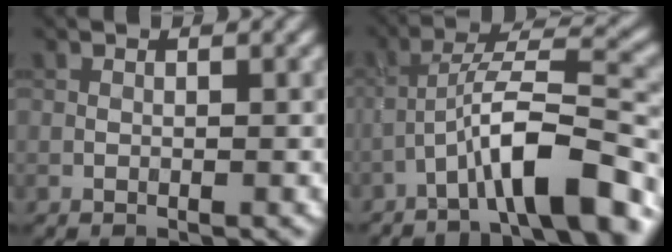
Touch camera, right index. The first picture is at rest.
{"total": 8.2, "force": [-4.8, 1.3, 6.6], "torque": [-0.111, 0.021, -0.081]}